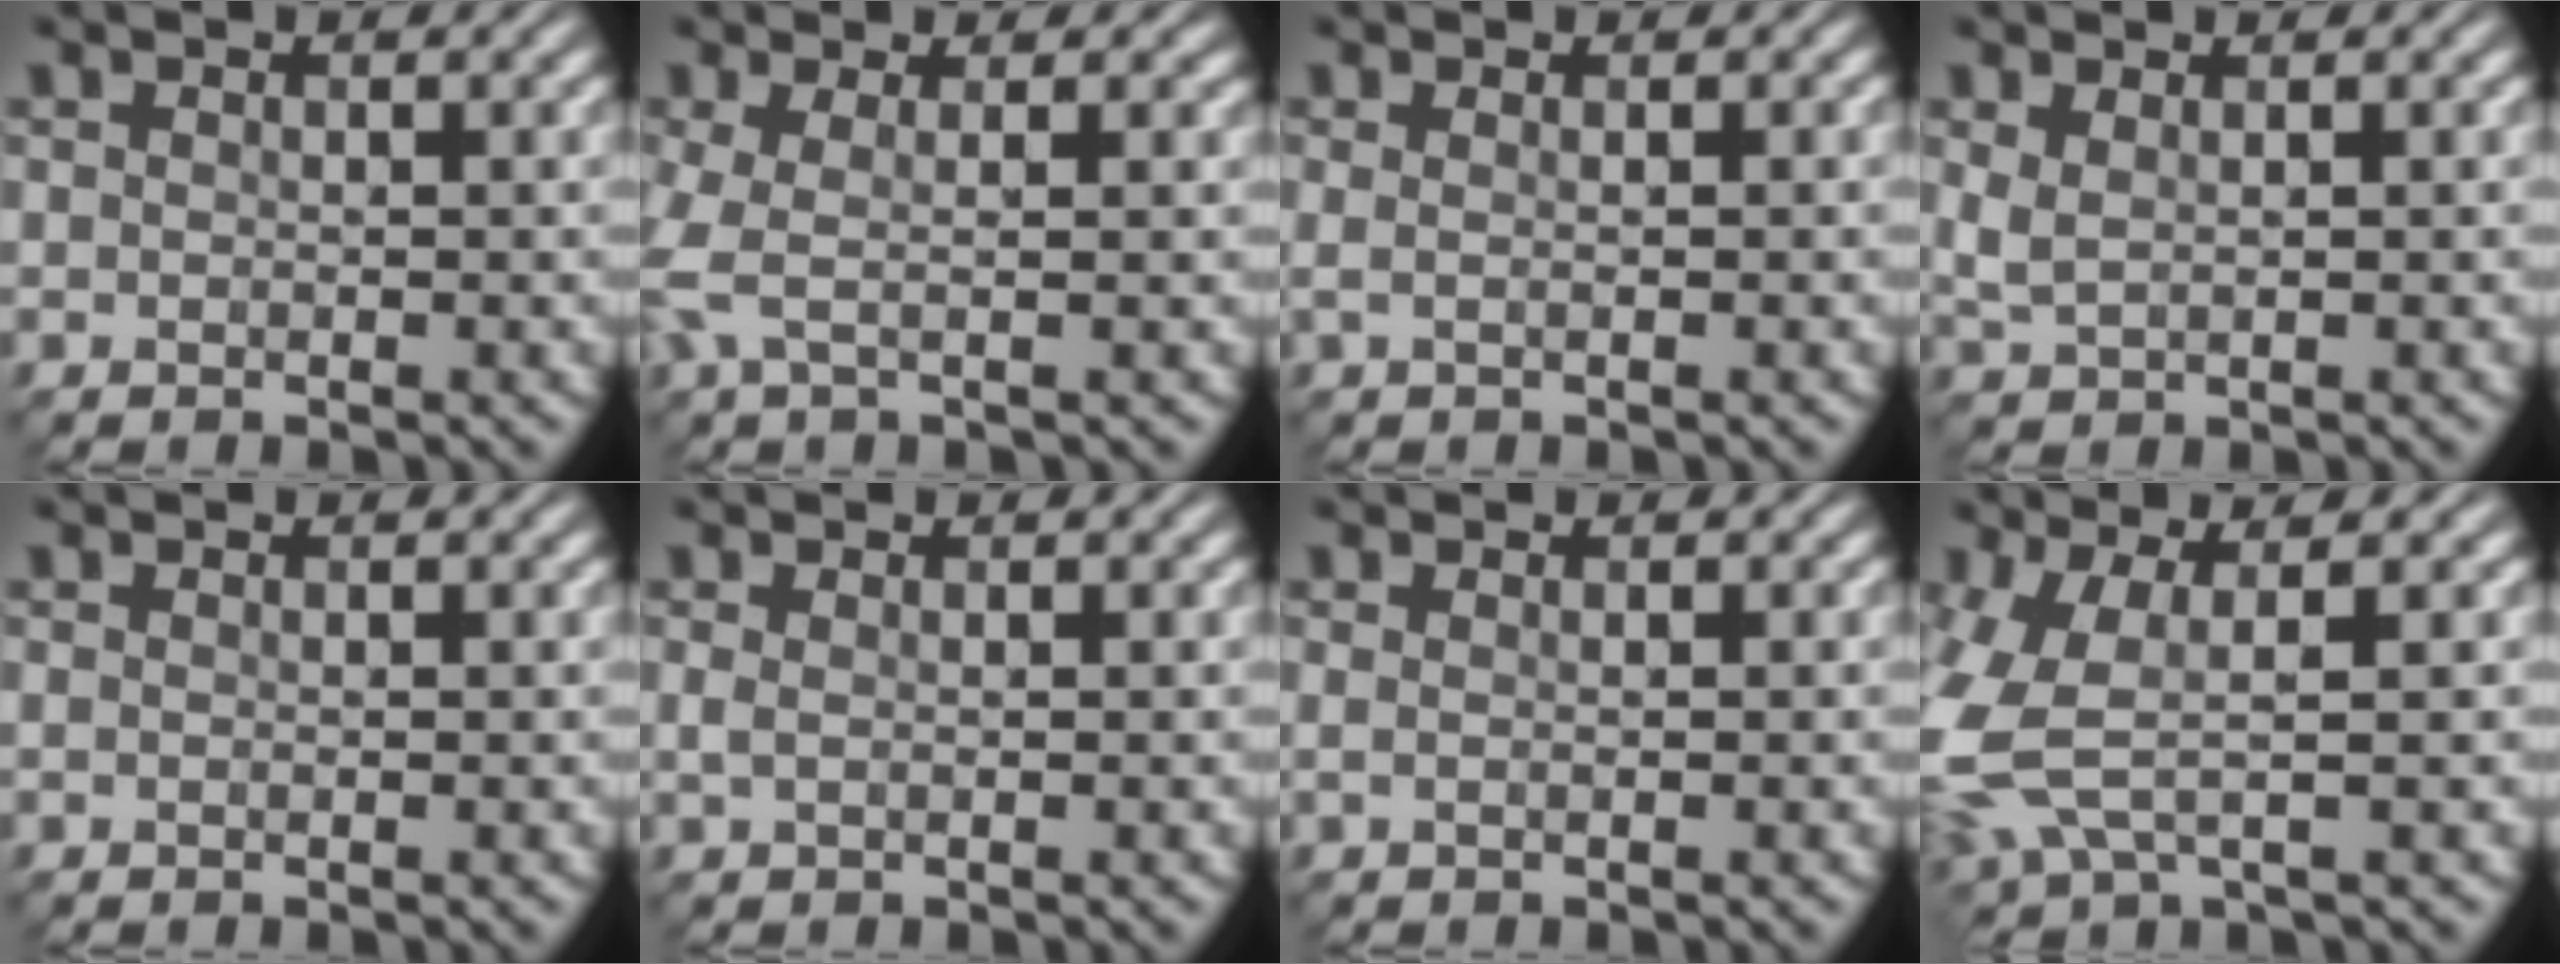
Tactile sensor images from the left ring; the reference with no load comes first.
{"total": 3.1, "force": [-0.1, 0.9, 3.0], "torque": [-0.074, -0.001, -0.011]}
{"total": 1.0, "force": [0.1, 0.3, 1.0], "torque": [-0.016, 0.002, -0.002]}
{"total": 1.5, "force": [0.7, 0.6, 1.1], "torque": [-0.031, -0.001, 0.018]}
{"total": 0.0}
{"total": 0.7, "force": [0.1, 0.2, 0.6], "torque": [-0.016, 0.001, 0.002]}
{"total": 0.7, "force": [0.1, 0.2, 0.7], "torque": [-0.013, -0.002, -0.004]}
{"total": 5.9, "force": [-0.1, 2.5, 5.4], "torque": [-0.160, -0.006, -0.004]}